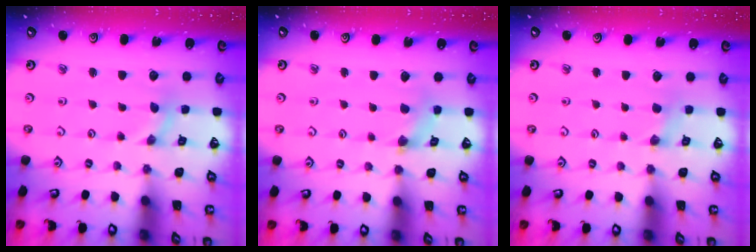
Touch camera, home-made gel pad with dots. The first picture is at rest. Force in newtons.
{"total": 1.9, "press": 1.9, "slide": 0.3}
{"total": 1.5, "press": 1.4, "slide": 0.2}